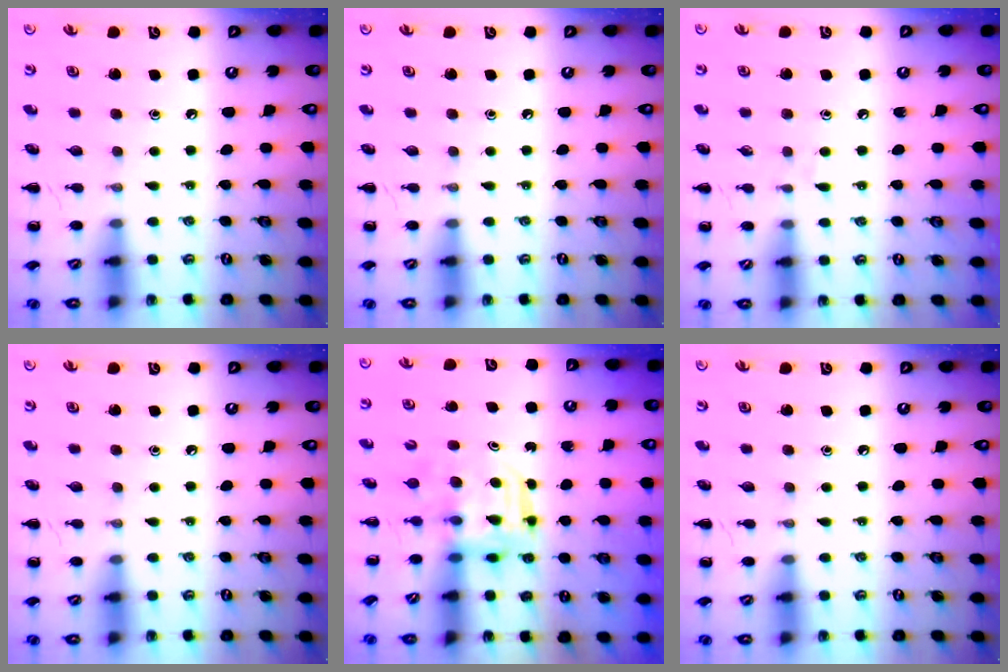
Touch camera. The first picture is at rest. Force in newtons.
{"total": 0.0}
{"total": 2.8, "press": 2.4, "slide": 1.4}
{"total": 0.0}
{"total": 3.1, "press": 3.1, "slide": 0.2}
{"total": 0.0}